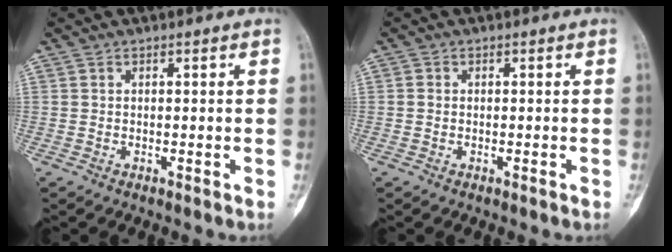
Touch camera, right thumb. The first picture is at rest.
{"total": 0.7, "force": [-0.1, 0.6, 0.2], "torque": [0.001, 0.003, -0.003]}